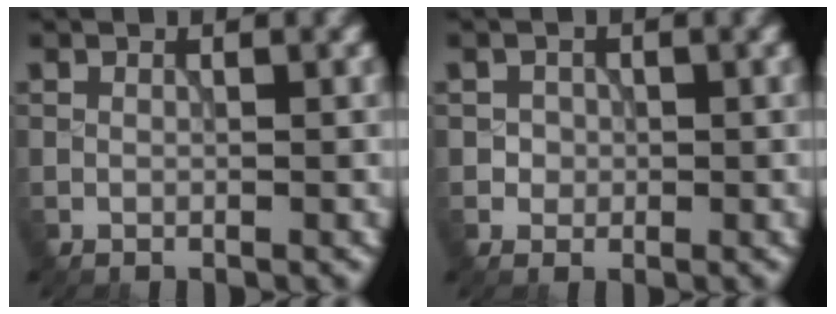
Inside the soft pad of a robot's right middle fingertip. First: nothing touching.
{"total": 1.3, "force": [0.0, 1.3, 0.3], "torque": [0.006, -0.004, 0.002]}